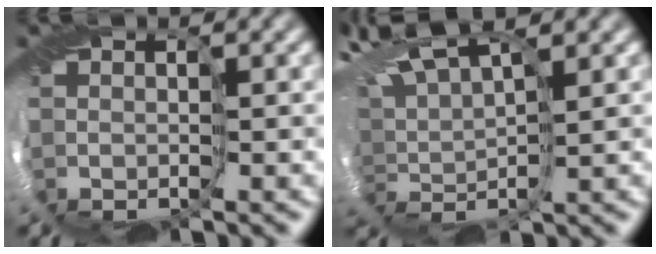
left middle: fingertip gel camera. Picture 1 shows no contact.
{"total": 5.9, "force": [4.3, 1.3, 3.8], "torque": [-0.088, 0.029, 0.069]}